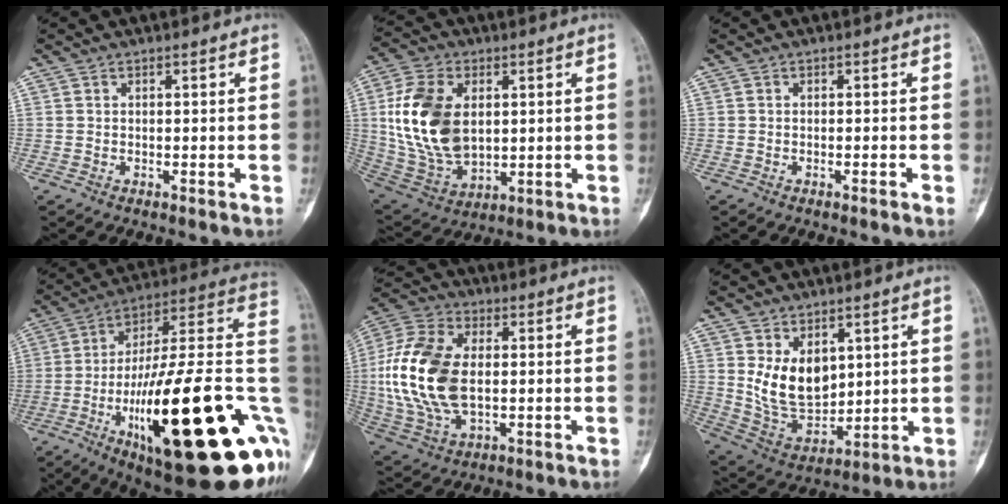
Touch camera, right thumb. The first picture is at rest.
{"total": 18.2, "force": [2.7, 11.5, 13.8], "torque": [-0.260, -0.011, 0.063]}
{"total": 0.9, "force": [-0.4, 0.0, 0.9], "torque": [-0.018, 0.000, -0.002]}
{"total": 38.3, "force": [-9.3, 10.5, 35.6], "torque": [-0.453, 0.036, -0.140]}
{"total": 19.4, "force": [0.4, 11.7, 15.5], "torque": [-0.326, 0.004, 0.012]}
{"total": 11.4, "force": [3.3, 7.7, 7.8], "torque": [-0.102, -0.032, 0.085]}